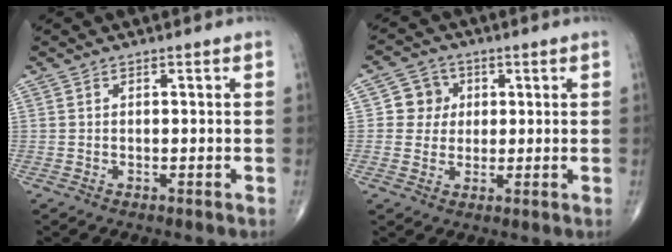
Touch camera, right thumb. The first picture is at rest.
{"total": 5.4, "force": [0.9, 5.2, 1.2], "torque": [0.014, 0.006, 0.009]}